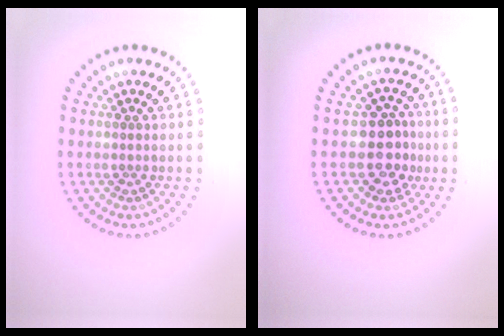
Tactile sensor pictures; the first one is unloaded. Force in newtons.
{"total": 3.2, "press": 2.9, "slide": 1.3}